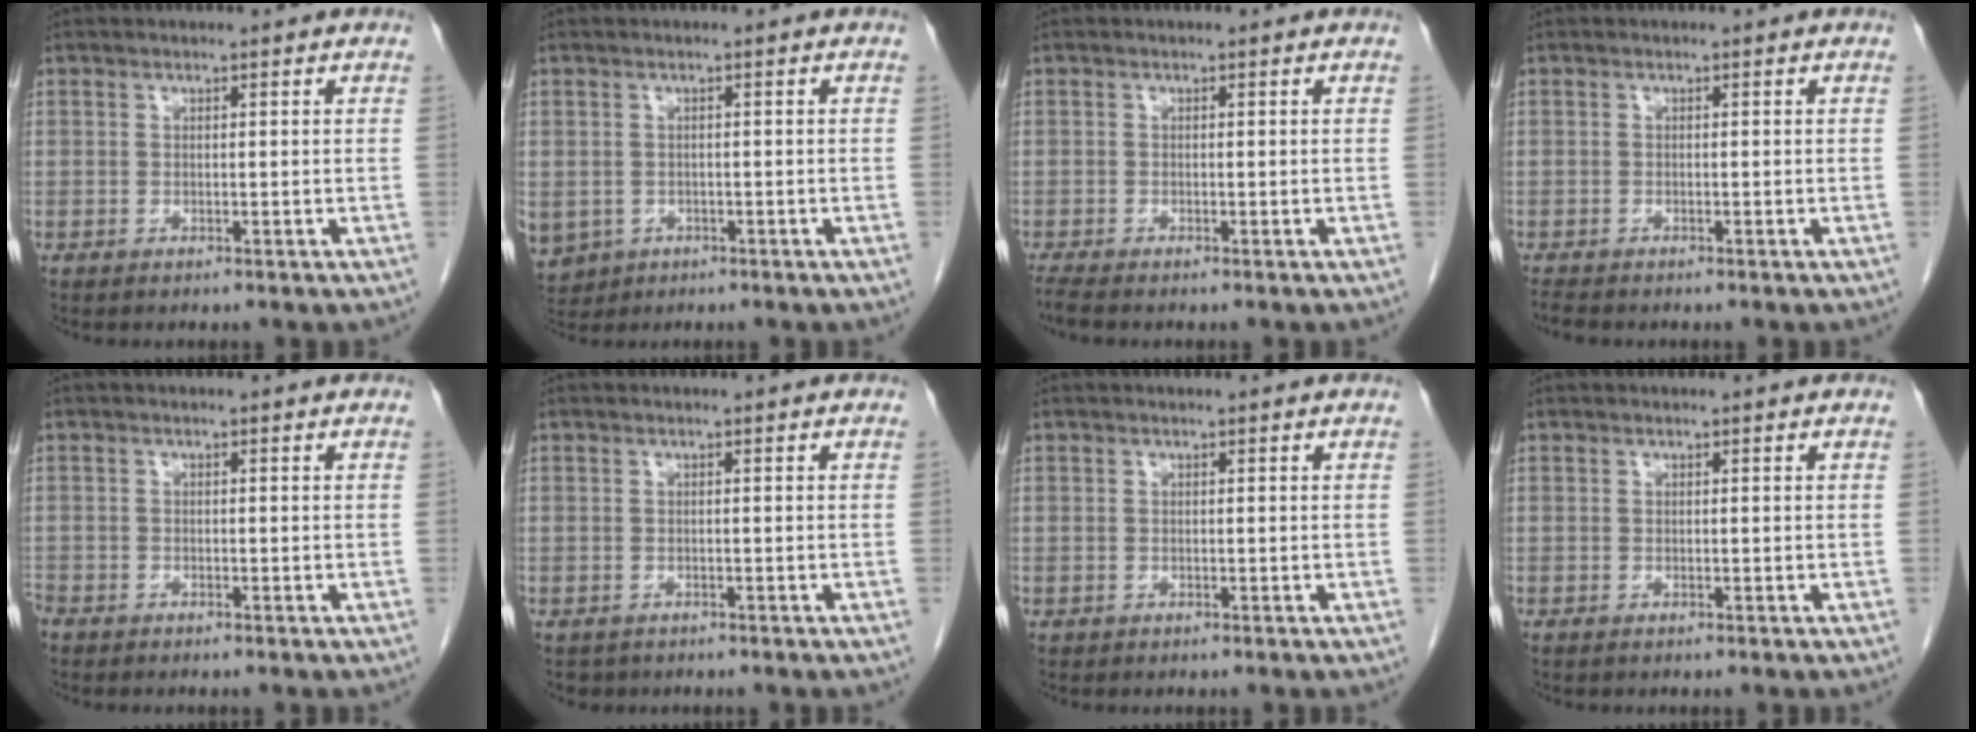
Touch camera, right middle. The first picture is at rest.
{"total": 9.7, "force": [-3.5, 8.3, 3.5], "torque": [-0.111, -0.006, -0.043]}
{"total": 1.4, "force": [-1.3, -0.2, 0.5], "torque": [-0.018, -0.007, -0.027]}
{"total": 1.1, "force": [-1.1, 0.1, 0.3], "torque": [-0.013, -0.005, -0.020]}
{"total": 1.7, "force": [-1.5, 0.7, 0.5], "torque": [-0.015, -0.003, -0.028]}
{"total": 1.5, "force": [-1.1, 0.9, 0.1], "torque": [-0.013, -0.001, -0.015]}
{"total": 0.0}
{"total": 0.0}